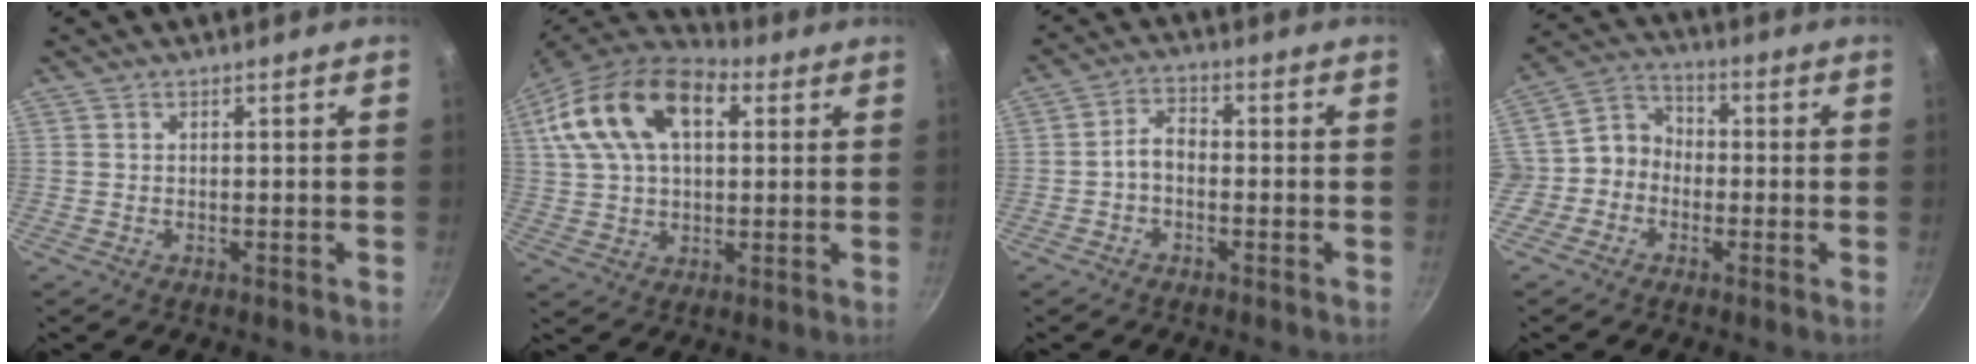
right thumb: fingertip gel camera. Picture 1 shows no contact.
{"total": 20.1, "force": [6.7, 11.8, 14.8], "torque": [-0.258, 0.016, 0.107]}
{"total": 3.9, "force": [-1.2, 2.5, 2.8], "torque": [-0.045, 0.024, -0.030]}
{"total": 7.0, "force": [-2.0, 6.2, 2.7], "torque": [-0.011, 0.031, -0.056]}